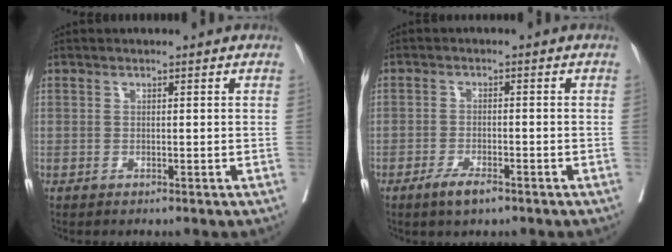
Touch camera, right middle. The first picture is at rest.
{"total": 3.5, "force": [-2.4, 0.9, 2.4], "torque": [-0.051, -0.003, -0.043]}